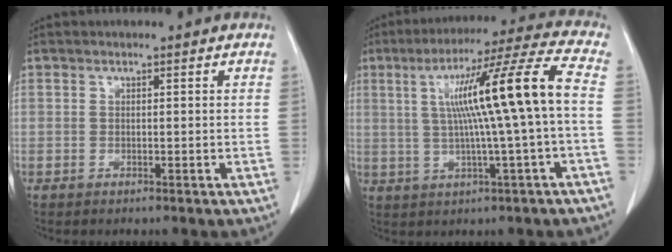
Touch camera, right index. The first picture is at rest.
{"total": 15.2, "force": [0.9, -0.8, 15.1], "torque": [-0.247, 0.024, 0.016]}